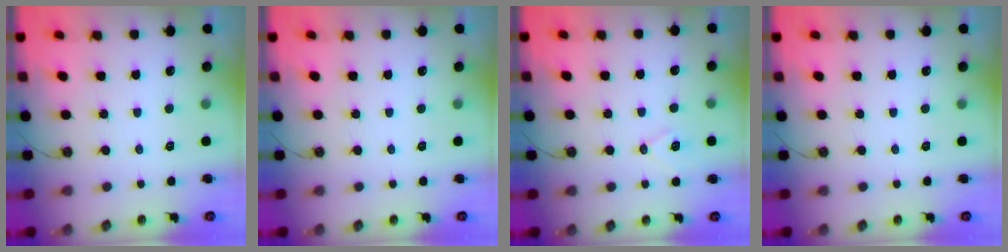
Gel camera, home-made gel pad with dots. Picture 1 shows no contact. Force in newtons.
{"total": 0.0}
{"total": 8.2, "press": 7.4, "slide": 3.5}
{"total": 0.0}